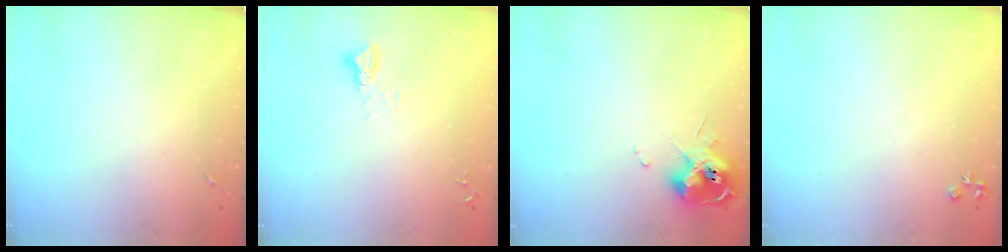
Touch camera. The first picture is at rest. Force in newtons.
{"total": 2.4, "press": 2.4, "slide": 0.1}
{"total": 11.5, "press": 11.4, "slide": 1.8}
{"total": 4.0, "press": 4.0, "slide": 0.6}